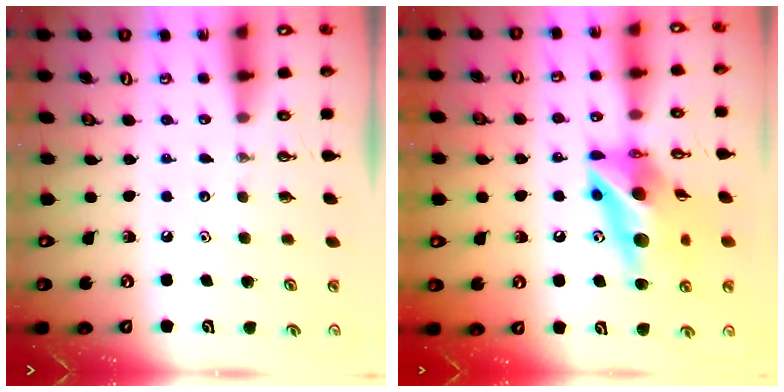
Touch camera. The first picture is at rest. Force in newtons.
{"total": 15.5, "press": 15.4, "slide": 1.7}